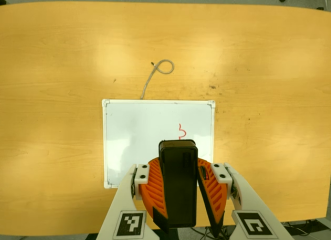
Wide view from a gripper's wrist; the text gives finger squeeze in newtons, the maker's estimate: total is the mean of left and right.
{"total": 9.7, "left": 9.7, "right": 9.7}